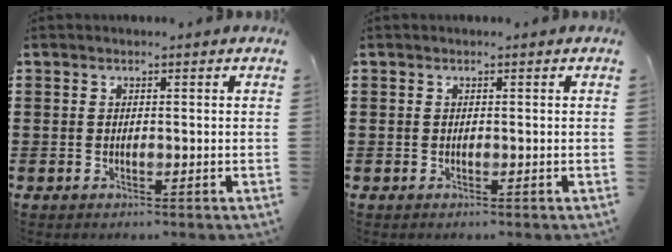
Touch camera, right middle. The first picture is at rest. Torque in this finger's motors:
{"motor_torque": [-0.41, -0.22, 0.00, -0.01]}